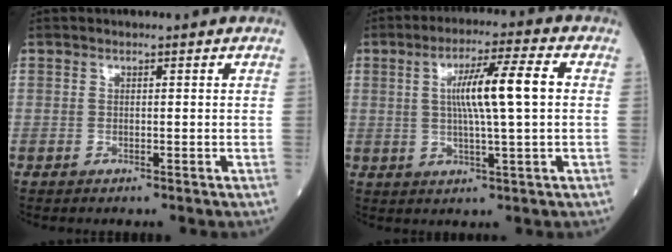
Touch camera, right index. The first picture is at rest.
{"total": 9.2, "force": [1.2, 0.1, 9.2], "torque": [-0.160, 0.009, 0.020]}